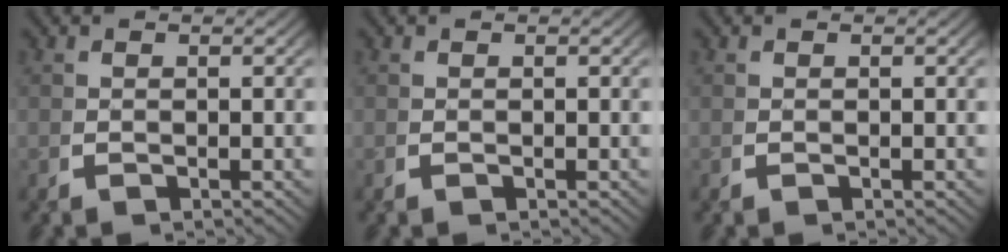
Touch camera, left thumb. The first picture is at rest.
{"total": 0.0}
{"total": 0.0}